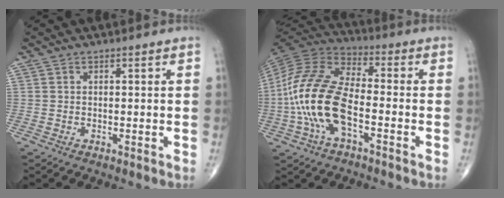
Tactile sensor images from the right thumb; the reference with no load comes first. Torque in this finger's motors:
{"motor_torque": [2.57, 2.43, 2.03, 0.10, 0.25]}